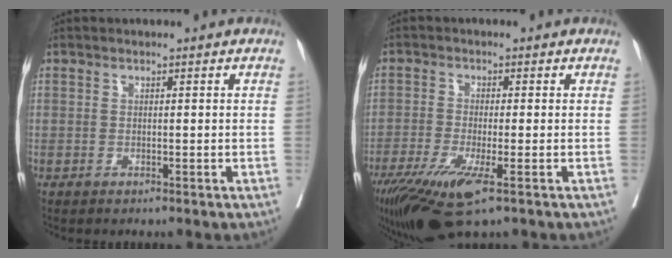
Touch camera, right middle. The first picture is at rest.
{"total": 9.1, "force": [-4.9, 1.5, 7.5], "torque": [-0.132, -0.026, -0.084]}